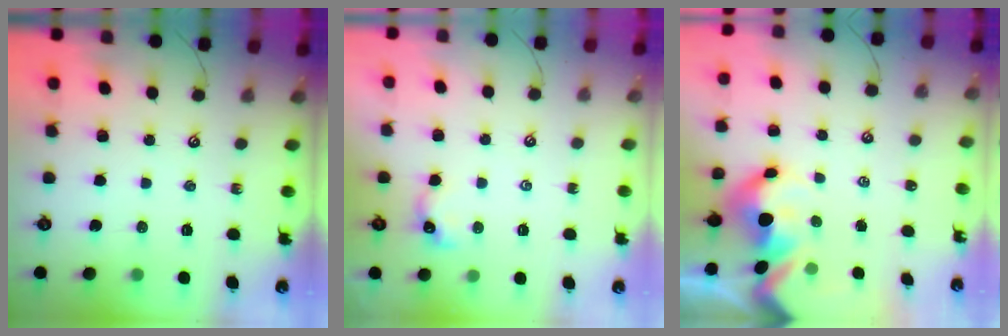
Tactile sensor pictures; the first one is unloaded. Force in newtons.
{"total": 2.9, "press": 2.9, "slide": 0.3}
{"total": 7.5, "press": 7.5, "slide": 0.9}